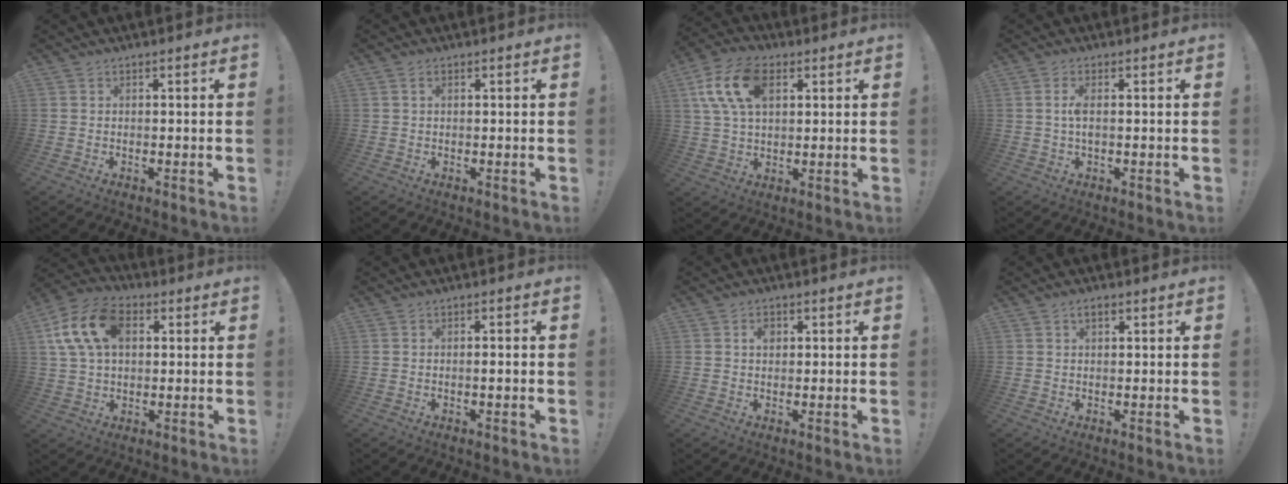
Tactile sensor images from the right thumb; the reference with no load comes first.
{"total": 1.1, "force": [0.4, 0.4, 1.0], "torque": [-0.016, 0.002, 0.005]}
{"total": 15.2, "force": [5.2, 9.2, 11.0], "torque": [-0.206, 0.000, 0.097]}
{"total": 3.7, "force": [0.2, 1.0, 3.6], "torque": [-0.085, -0.002, -0.002]}
{"total": 16.4, "force": [4.2, 11.0, 11.4], "torque": [-0.210, 0.010, 0.082]}
{"total": 1.5, "force": [-0.4, -0.2, 1.4], "torque": [-0.017, -0.003, -0.011]}
{"total": 2.3, "force": [0.7, 1.5, 1.6], "torque": [-0.015, -0.002, 0.007]}
{"total": 2.1, "force": [1.1, 1.1, 1.5], "torque": [-0.031, 0.005, 0.019]}